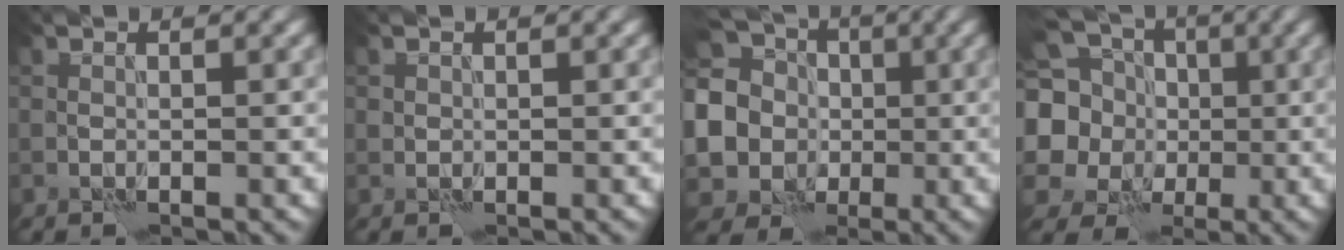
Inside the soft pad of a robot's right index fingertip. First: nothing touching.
{"total": 0.5, "force": [0.2, 0.5, 0.0], "torque": [0.005, -0.001, 0.003]}
{"total": 11.3, "force": [-0.3, 10.3, 4.7], "torque": [-0.127, 0.010, -0.031]}
{"total": 14.6, "force": [2.3, 12.9, 6.5], "torque": [-0.190, 0.026, 0.009]}